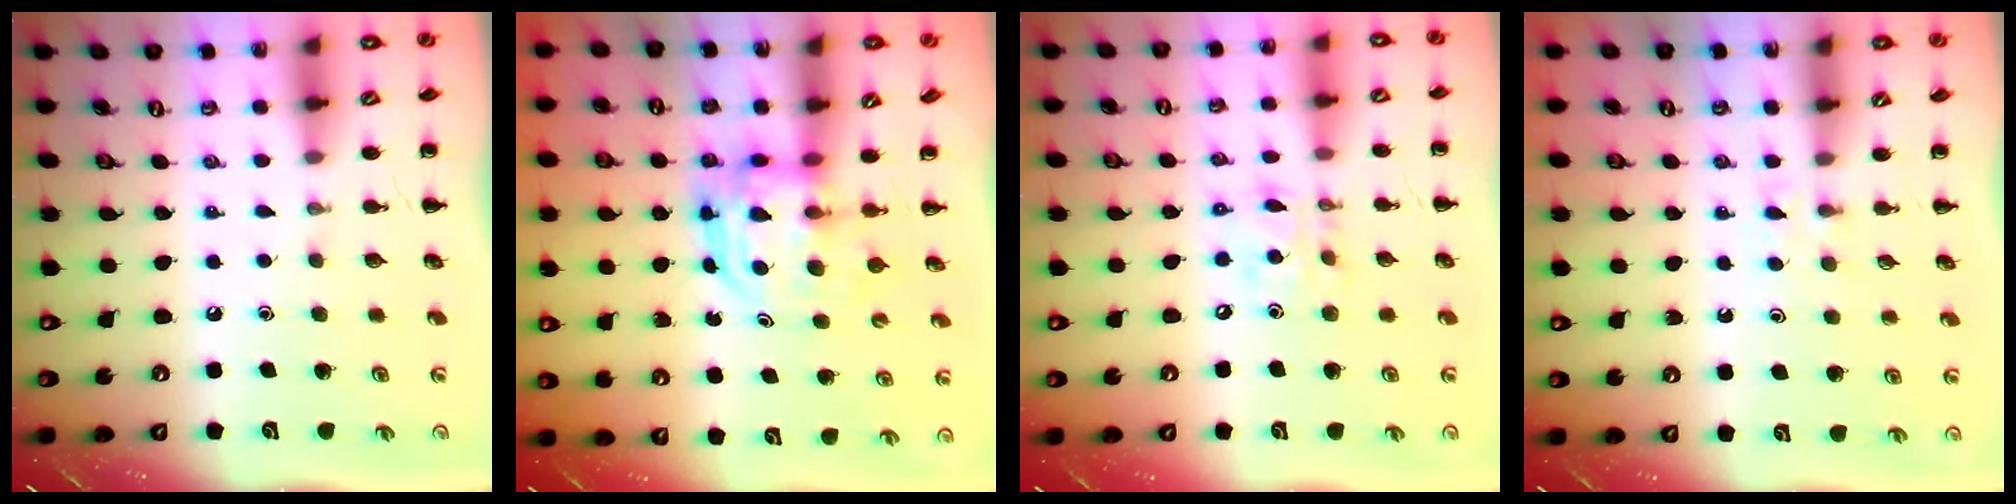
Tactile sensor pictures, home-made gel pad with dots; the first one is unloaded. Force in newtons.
{"total": 5.1, "press": 5.0, "slide": 1.1}
{"total": 10.8, "press": 10.5, "slide": 2.3}
{"total": 2.8, "press": 2.5, "slide": 1.1}